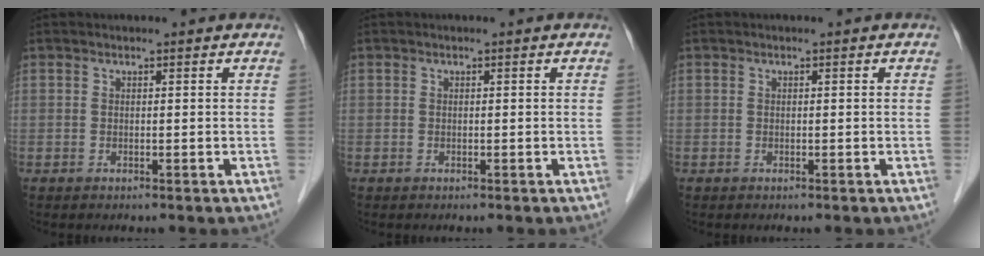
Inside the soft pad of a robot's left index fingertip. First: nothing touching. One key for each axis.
{"total": 0.0}
{"total": 0.0}